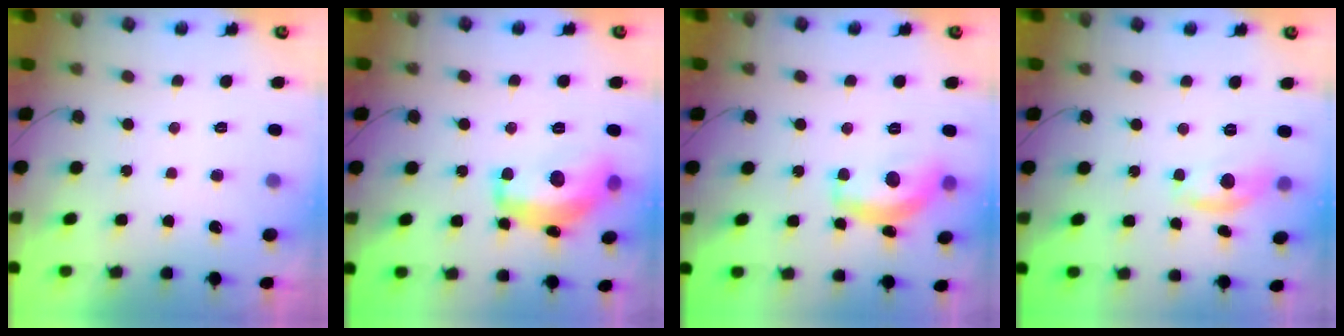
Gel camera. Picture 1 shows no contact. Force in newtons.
{"total": 15.7, "press": 15.6, "slide": 1.0}
{"total": 13.6, "press": 13.6, "slide": 0.7}
{"total": 7.6, "press": 7.6, "slide": 0.6}